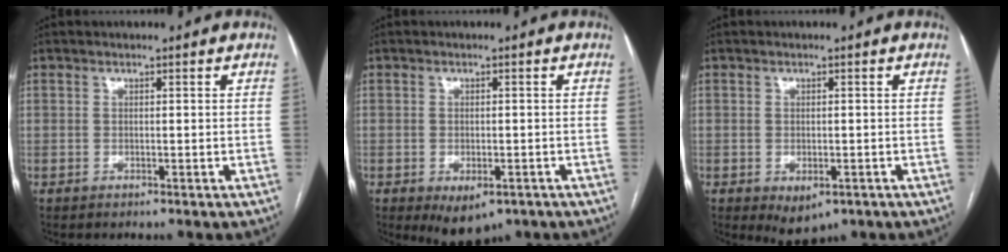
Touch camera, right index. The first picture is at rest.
{"total": 5.3, "force": [-2.9, 2.7, 3.6], "torque": [-0.052, -0.006, -0.032]}
{"total": 4.0, "force": [-1.8, 2.2, 2.8], "torque": [-0.040, -0.005, -0.015]}